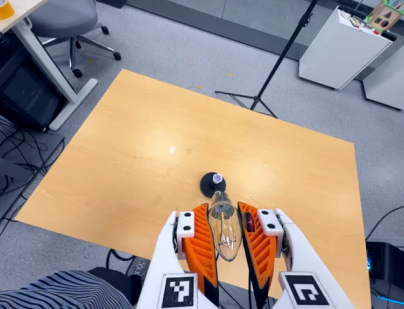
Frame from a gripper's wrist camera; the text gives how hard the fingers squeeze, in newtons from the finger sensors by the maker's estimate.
{"total": 21.6, "left": 24.3, "right": 18.9}